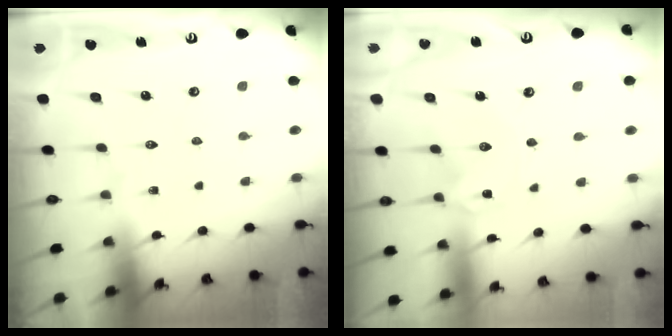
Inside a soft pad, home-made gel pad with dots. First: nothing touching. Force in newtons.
{"total": 0.0}